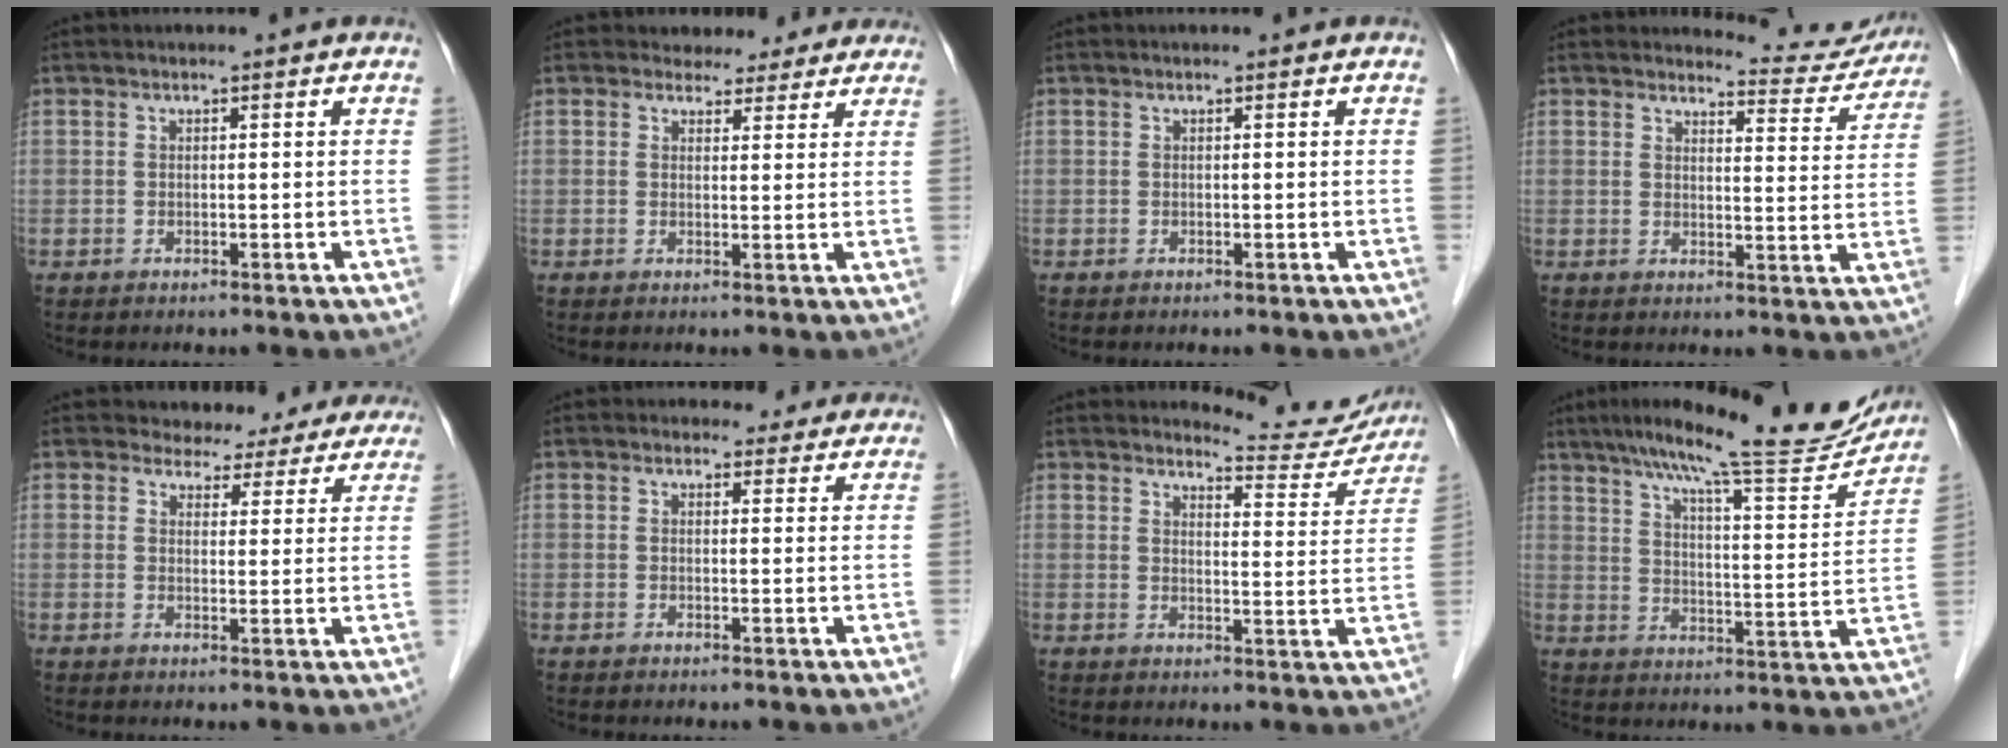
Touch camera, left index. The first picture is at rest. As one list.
[{"total": 5.5, "force": [4.9, 2.6, 0.3], "torque": [0.008, 0.004, 0.046]}, {"total": 0.0}, {"total": 8.1, "force": [8.0, 1.3, -0.4], "torque": [0.013, -0.028, 0.084]}, {"total": 10.9, "force": [10.0, 4.2, 1.2], "torque": [0.018, -0.002, 0.094]}, {"total": 3.6, "force": [3.2, 1.8, 0.1], "torque": [0.010, 0.003, 0.027]}, {"total": 9.6, "force": [9.5, 1.4, -0.2], "torque": [0.012, -0.037, 0.104]}, {"total": 21.1, "force": [18.7, 1.7, 9.6], "torque": [-0.147, -0.027, 0.253]}]